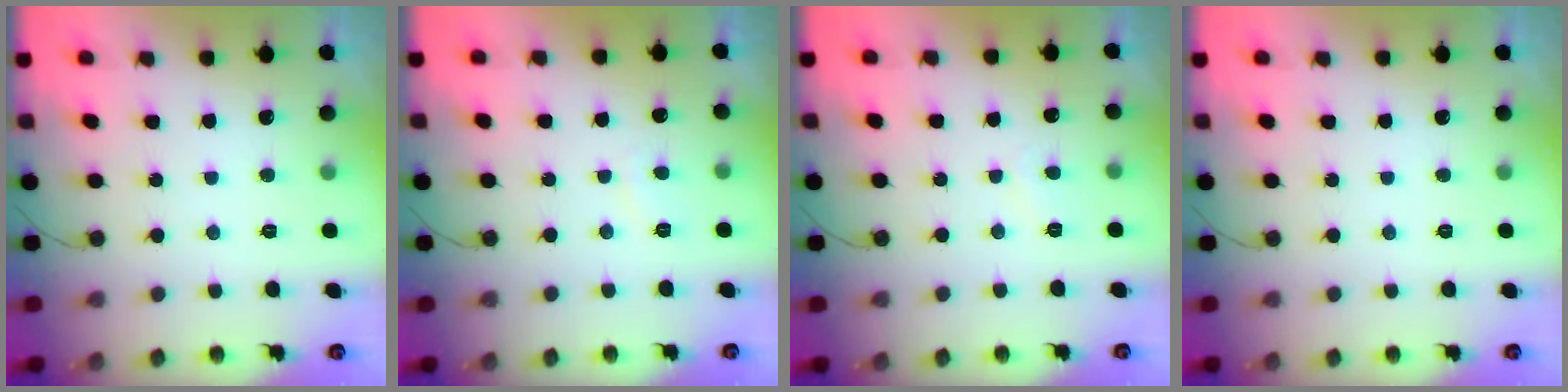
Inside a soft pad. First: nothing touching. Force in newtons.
{"total": 1.6, "press": 1.5, "slide": 0.6}
{"total": 3.4, "press": 3.4, "slide": 0.4}
{"total": 0.0}